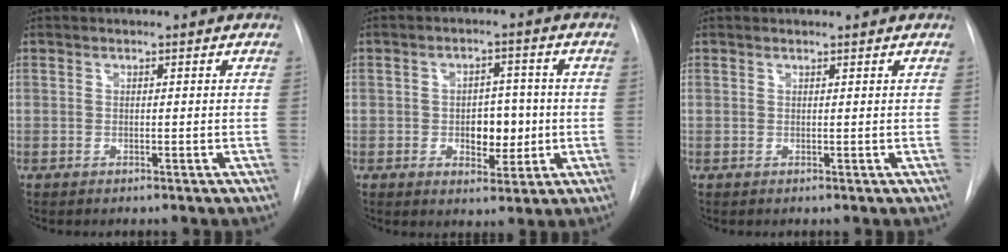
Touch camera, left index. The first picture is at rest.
{"total": 5.9, "force": [-0.9, 3.5, 4.7], "torque": [-0.057, 0.002, -0.007]}
{"total": 0.9, "force": [0.9, 0.0, 0.0], "torque": [-0.008, 0.004, 0.012]}